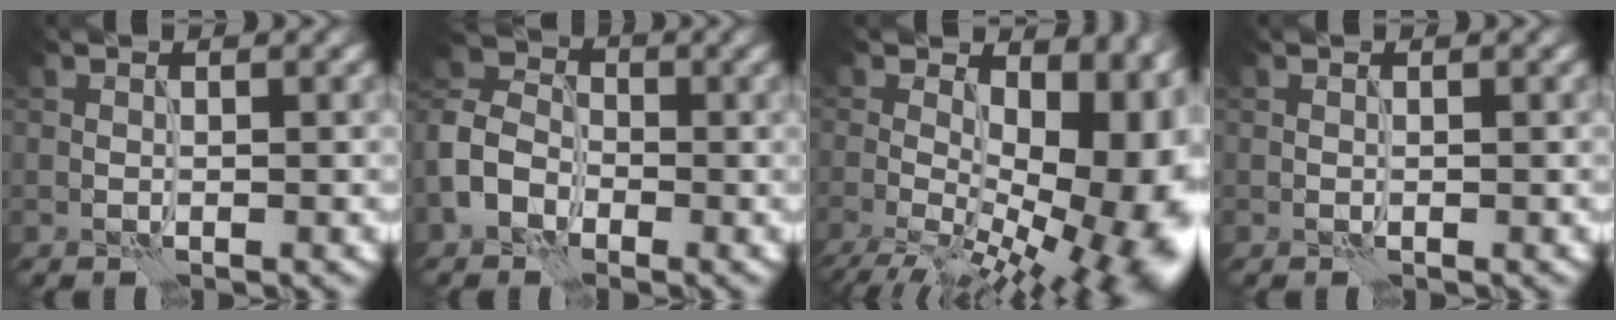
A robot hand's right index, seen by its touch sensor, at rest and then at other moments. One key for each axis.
{"total": 5.4, "fx": -2.8, "fy": 3.9, "fz": 2.5, "tx": -0.063, "ty": 0.001, "tz": -0.067}
{"total": 18.3, "fx": -1.4, "fy": 10.5, "fz": 14.9, "tx": -0.140, "ty": -0.017, "tz": 0.010}
{"total": 0.0}